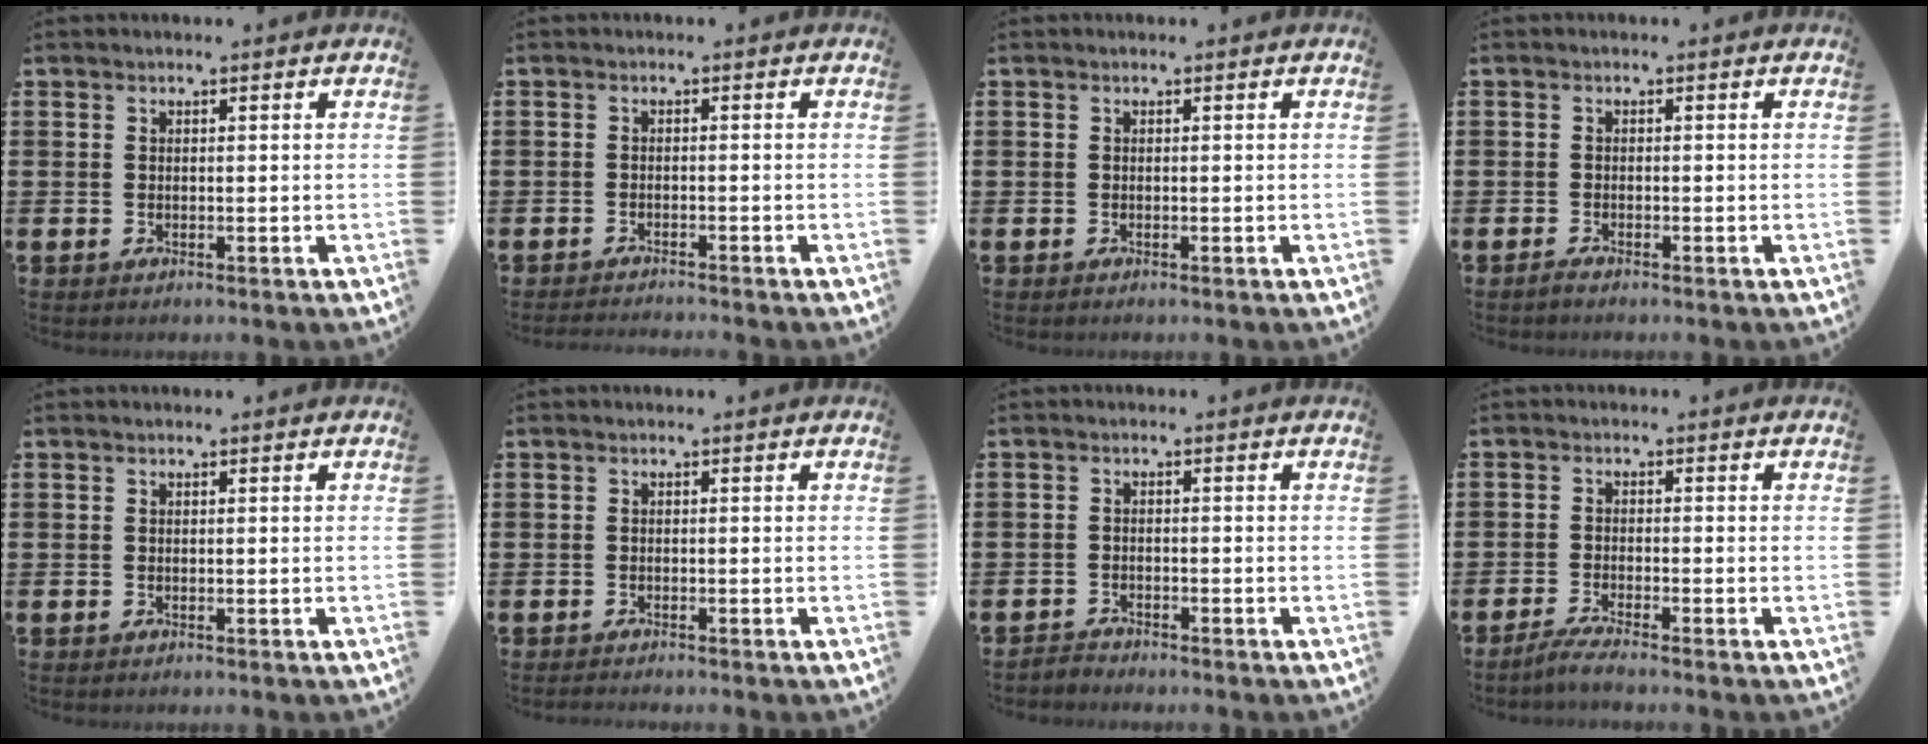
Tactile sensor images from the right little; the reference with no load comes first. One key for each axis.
{"total": 1.1, "fx": -1.1, "fy": -0.2, "fz": 0.0, "tx": -0.001, "ty": 0.001, "tz": -0.022}
{"total": 0.0}
{"total": 0.7, "fx": -0.6, "fy": 0.0, "fz": 0.4, "tx": -0.008, "ty": -0.004, "tz": -0.011}
{"total": 0.0}
{"total": 0.5, "fx": -0.5, "fy": -0.1, "fz": 0.0, "tx": 0.000, "ty": -0.002, "tz": -0.010}
{"total": 1.3, "fx": -1.3, "fy": 0.1, "fz": -0.1, "tx": -0.002, "ty": 0.004, "tz": -0.027}
{"total": 2.1, "fx": -1.6, "fy": 0.0, "fz": 1.4, "tx": -0.021, "ty": 0.000, "tz": -0.029}